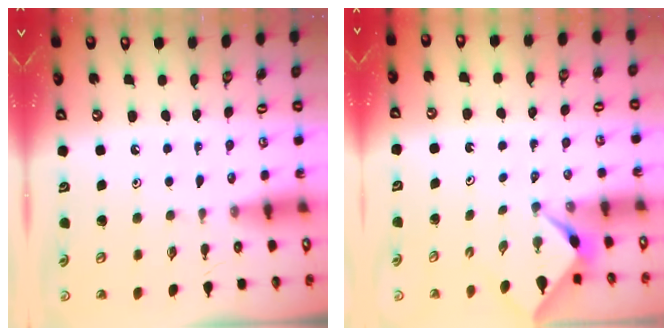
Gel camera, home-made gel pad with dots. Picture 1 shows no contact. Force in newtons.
{"total": 2.3, "press": 2.2, "slide": 0.3}